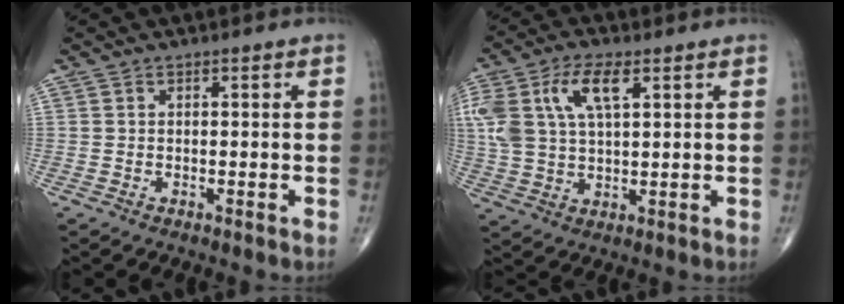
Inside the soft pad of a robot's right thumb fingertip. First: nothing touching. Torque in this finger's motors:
{"motor_torque": [0.15, 0.34, 1.27, 0.56, 0.12]}